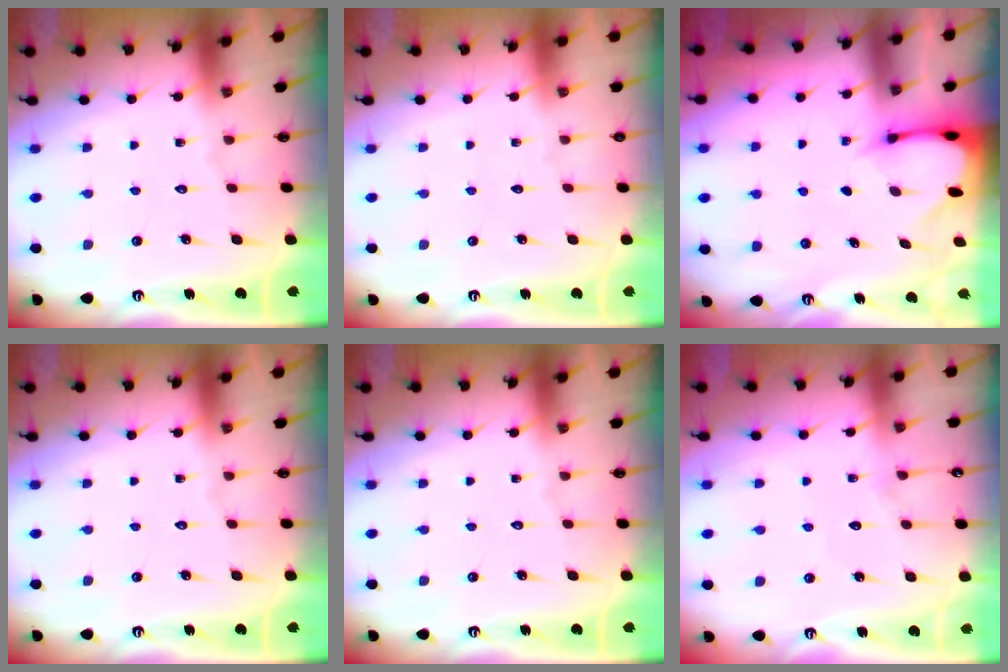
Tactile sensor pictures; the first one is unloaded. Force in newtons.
{"total": 0.0}
{"total": 2.7, "press": 2.7, "slide": 0.3}
{"total": 0.0}
{"total": 0.0}
{"total": 5.8, "press": 5.8, "slide": 0.6}